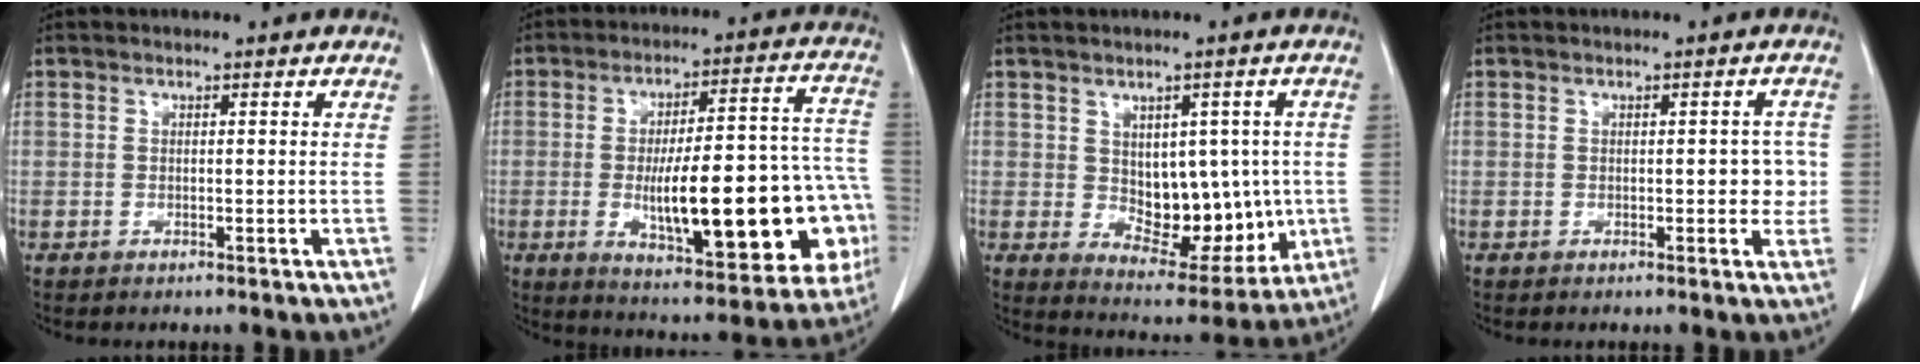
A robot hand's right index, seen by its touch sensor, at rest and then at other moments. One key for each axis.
{"total": 25.3, "fx": -5.1, "fy": 6.6, "fz": 23.8, "tx": -0.278, "ty": 0.026, "tz": -0.053}
{"total": 11.3, "fx": -0.1, "fy": 6.8, "fz": 9.0, "tx": -0.112, "ty": 0.007, "tz": 0.026}
{"total": 3.2, "fx": -0.1, "fy": 1.7, "fz": 2.8, "tx": -0.024, "ty": 0.014, "tz": 0.000}